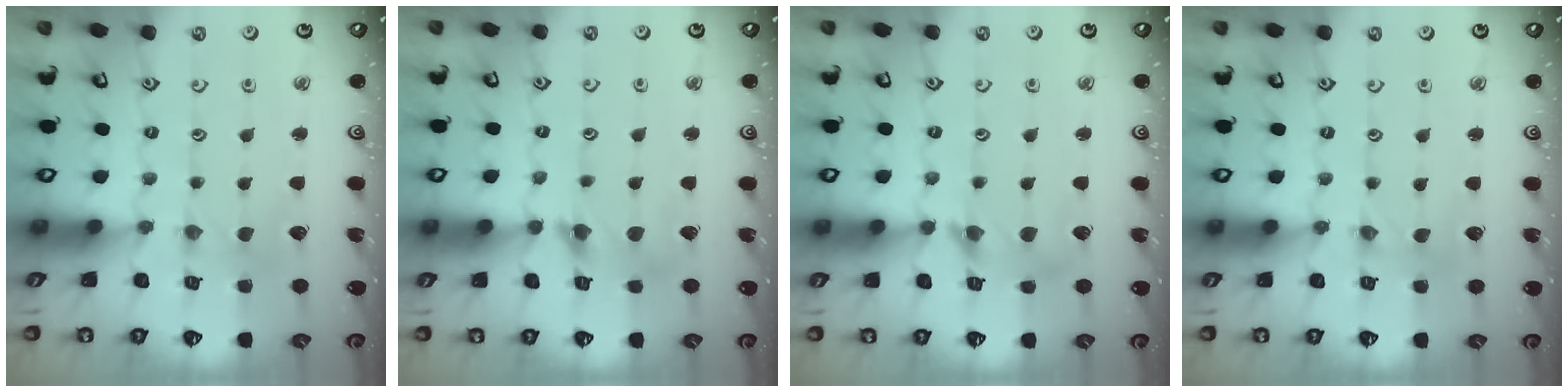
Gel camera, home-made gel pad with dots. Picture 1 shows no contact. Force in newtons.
{"total": 6.2, "press": 6.2, "slide": 0.7}
{"total": 6.9, "press": 6.9, "slide": 0.7}
{"total": 0.0}